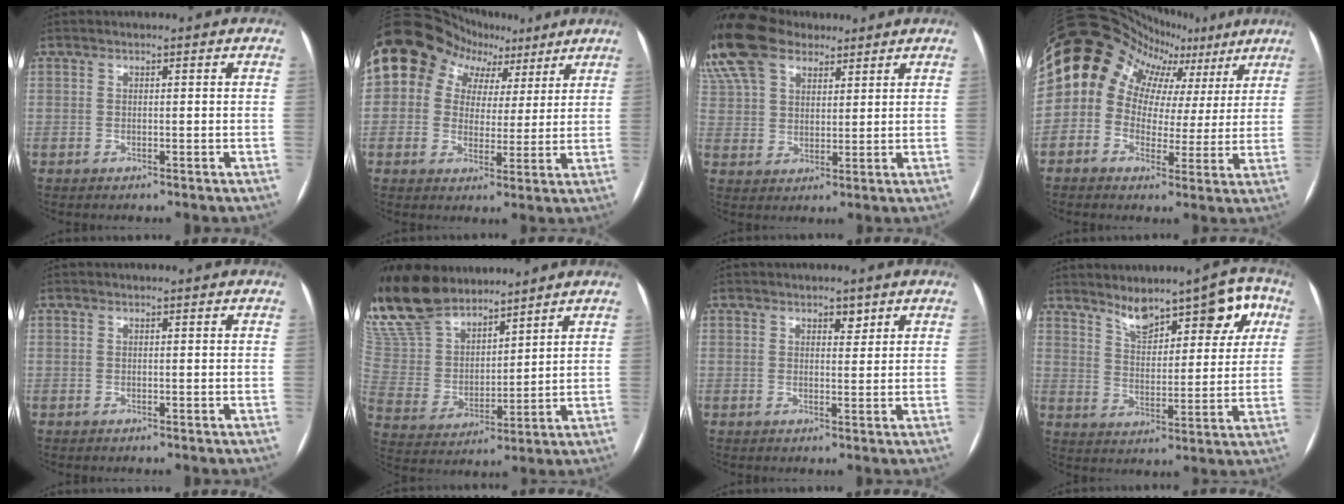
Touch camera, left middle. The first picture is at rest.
{"total": 13.5, "force": [6.6, 10.6, 5.0], "torque": [-0.072, 0.062, 0.103]}
{"total": 20.8, "force": [14.4, 11.5, 9.8], "torque": [-0.265, 0.069, 0.267]}
{"total": 17.3, "force": [8.1, 13.6, 6.8], "torque": [-0.108, 0.079, 0.098]}
{"total": 0.0}
{"total": 19.2, "force": [16.4, 7.0, 7.2], "torque": [-0.179, 0.020, 0.320]}
{"total": 1.8, "force": [1.2, 1.0, 0.9], "torque": [-0.011, 0.000, 0.017]}
{"total": 10.8, "force": [6.9, 4.1, 7.4], "torque": [-0.091, 0.019, 0.108]}